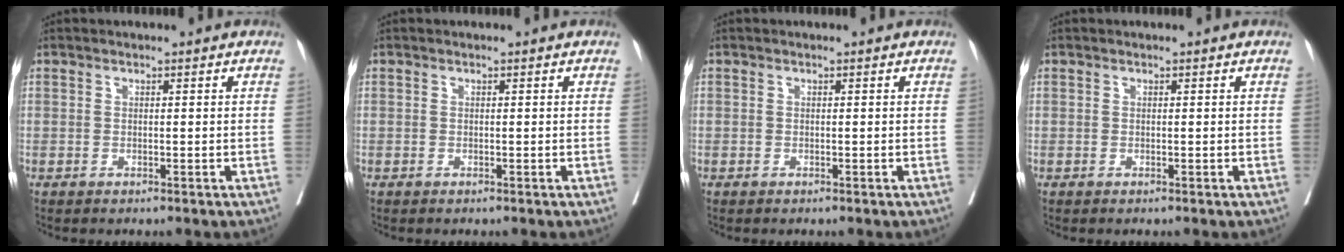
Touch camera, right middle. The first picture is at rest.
{"total": 0.0}
{"total": 0.0}
{"total": 0.0}